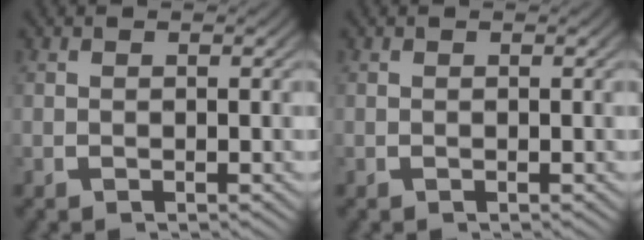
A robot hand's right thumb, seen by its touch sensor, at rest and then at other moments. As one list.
[{"total": 0.0}]